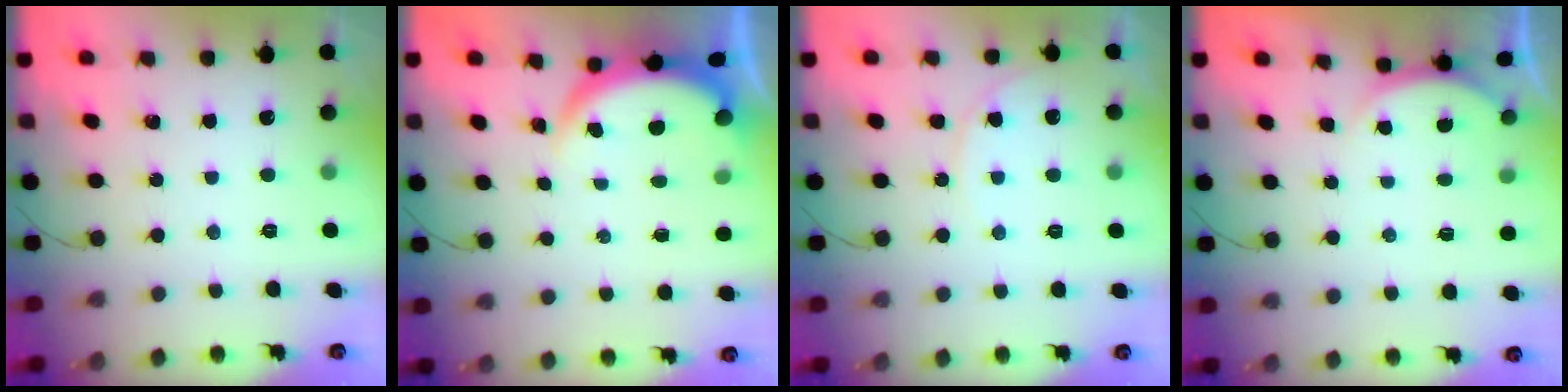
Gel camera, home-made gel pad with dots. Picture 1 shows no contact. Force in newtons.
{"total": 3.7, "press": 3.7, "slide": 0.2}
{"total": 6.3, "press": 6.2, "slide": 0.7}
{"total": 2.3, "press": 2.2, "slide": 0.6}